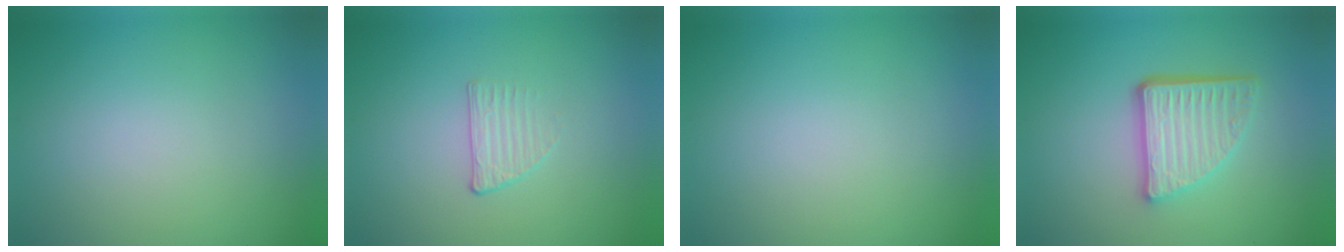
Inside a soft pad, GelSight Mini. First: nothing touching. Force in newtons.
{"total": 1.2, "press": 0.6, "slide": 1.0}
{"total": 0.0}
{"total": 5.0, "press": 3.6, "slide": 3.6}